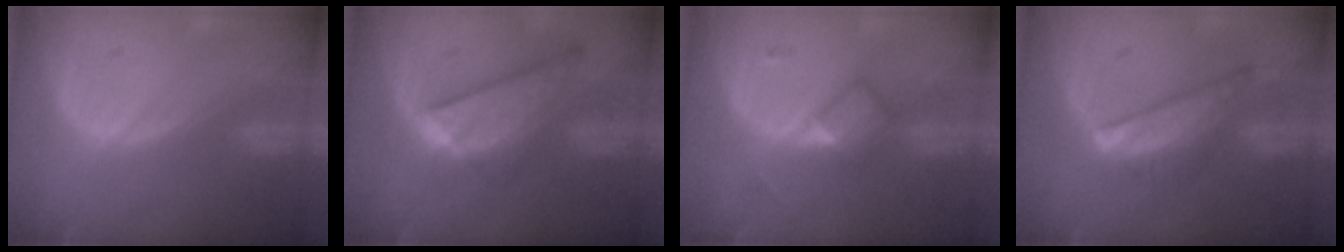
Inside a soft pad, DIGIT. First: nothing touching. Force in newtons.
{"total": 8.6, "press": 7.3, "slide": 4.5}
{"total": 4.7, "press": 4.2, "slide": 2.0}
{"total": 7.5, "press": 6.5, "slide": 3.7}